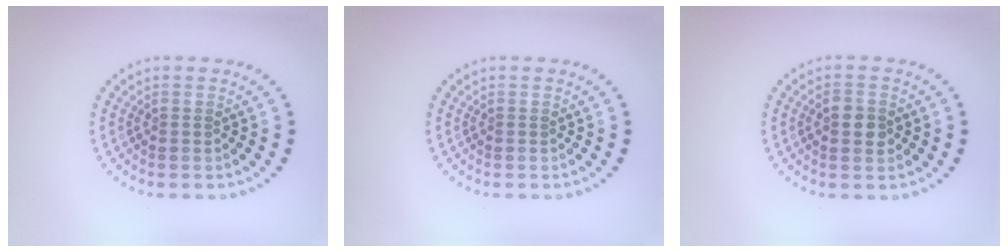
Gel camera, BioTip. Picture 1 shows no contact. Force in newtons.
{"total": 0.0}
{"total": 2.6, "press": 2.6, "slide": 0.1}